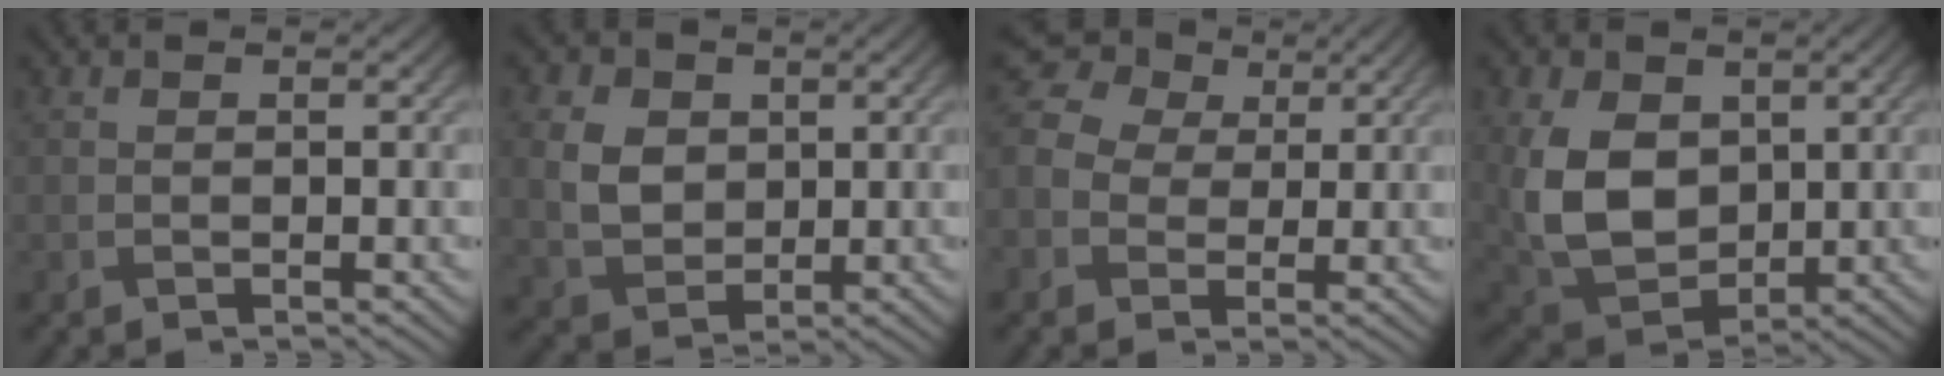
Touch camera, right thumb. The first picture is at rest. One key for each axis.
{"total": 6.0, "fx": 1.1, "fy": 4.9, "fz": 3.4, "tx": -0.091, "ty": 0.001, "tz": 0.018}
{"total": 8.0, "fx": 0.9, "fy": 6.8, "fz": 4.0, "tx": -0.123, "ty": 0.014, "tz": 0.009}
{"total": 10.4, "fx": 1.6, "fy": 7.5, "fz": 7.1, "tx": -0.181, "ty": -0.010, "tz": 0.032}